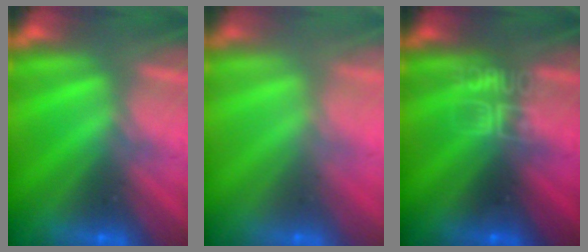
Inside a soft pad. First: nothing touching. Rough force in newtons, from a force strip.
{"total": 2.7}
{"total": 3.2}